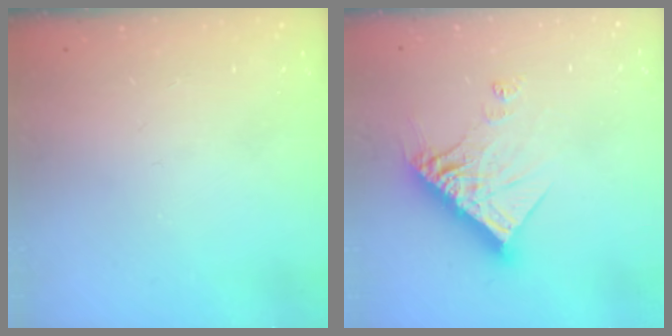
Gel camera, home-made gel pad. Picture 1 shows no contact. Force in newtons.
{"total": 13.5, "press": 13.5, "slide": 1.1}